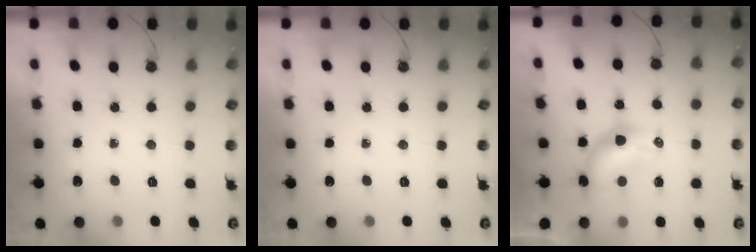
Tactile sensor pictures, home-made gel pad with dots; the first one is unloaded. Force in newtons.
{"total": 0.0}
{"total": 6.4, "press": 6.3, "slide": 0.6}